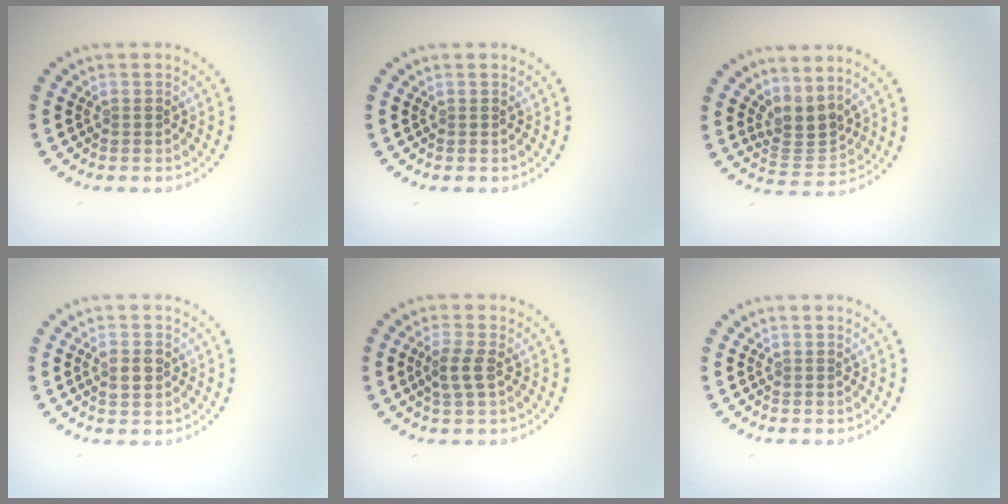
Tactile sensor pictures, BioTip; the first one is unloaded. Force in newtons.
{"total": 0.0}
{"total": 2.9, "press": 2.1, "slide": 1.9}
{"total": 1.9, "press": 1.9, "slide": 0.1}
{"total": 2.2, "press": 2.1, "slide": 0.6}
{"total": 0.0}